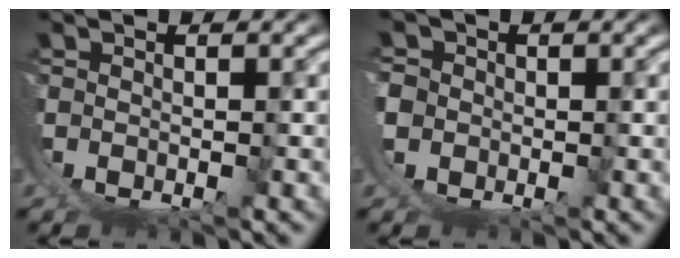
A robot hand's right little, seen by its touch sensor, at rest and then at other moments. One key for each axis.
{"total": 5.1, "fx": -0.6, "fy": 4.9, "fz": 1.3, "tx": -0.045, "ty": -0.018, "tz": -0.013}